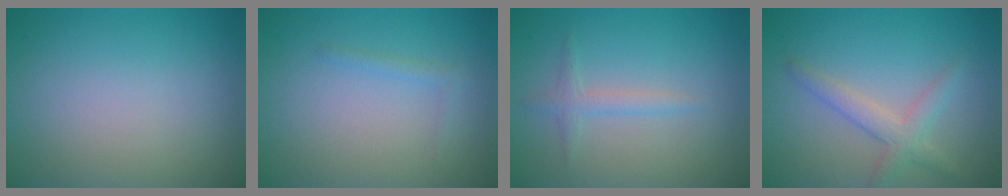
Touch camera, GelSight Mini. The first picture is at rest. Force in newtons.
{"total": 0.8, "press": 0.8, "slide": 0.1}
{"total": 1.5, "press": 1.5, "slide": 0.1}
{"total": 2.8, "press": 2.8, "slide": 0.2}